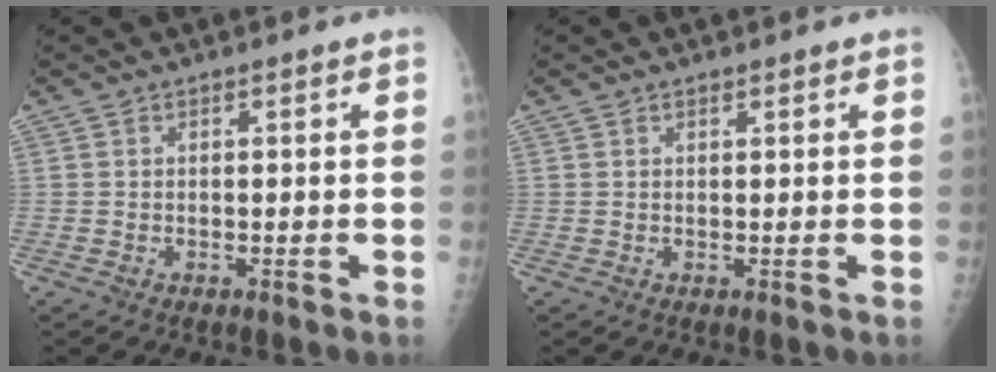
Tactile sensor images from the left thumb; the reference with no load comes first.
{"total": 0.7, "force": [0.6, 0.3, 0.2], "torque": [-0.003, -0.005, 0.008]}